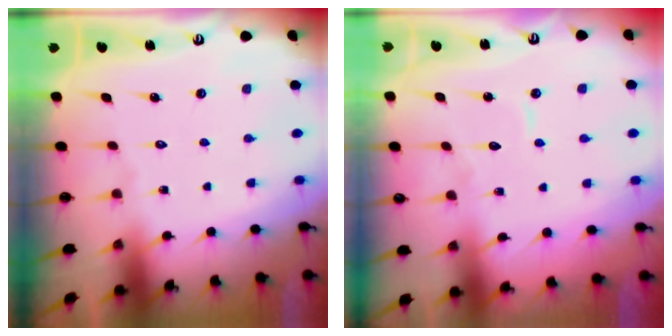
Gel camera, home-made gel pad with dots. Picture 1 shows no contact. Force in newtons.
{"total": 5.2, "press": 5.2, "slide": 0.2}